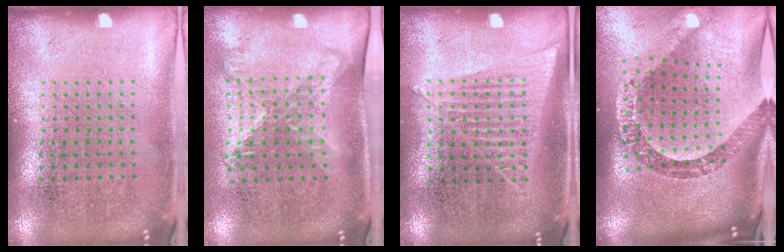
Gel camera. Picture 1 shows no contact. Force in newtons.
{"total": 1.7, "press": 1.3, "slide": 1.0}
{"total": 1.4, "press": 1.3, "slide": 0.5}
{"total": 3.2, "press": 2.3, "slide": 2.2}